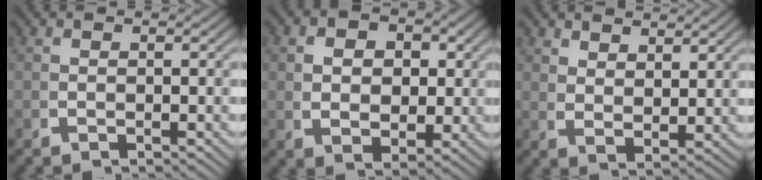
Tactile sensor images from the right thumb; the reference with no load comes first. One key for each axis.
{"total": 4.8, "fx": 0.7, "fy": 3.4, "fz": 3.3, "tx": -0.053, "ty": -0.015, "tz": 0.025}
{"total": 2.8, "fx": 2.6, "fy": 0.4, "fz": 1.2, "tx": -0.015, "ty": -0.001, "tz": 0.055}